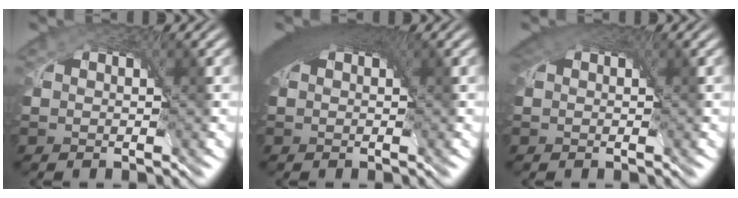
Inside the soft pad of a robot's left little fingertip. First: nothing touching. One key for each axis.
{"total": 7.0, "fx": 2.9, "fy": 3.3, "fz": 5.5, "tx": -0.084, "ty": 0.018, "tz": 0.031}
{"total": 3.6, "fx": 1.8, "fy": 2.1, "fz": 2.2, "tx": -0.042, "ty": 0.008, "tz": 0.021}